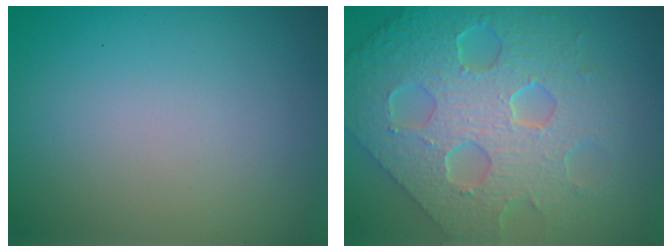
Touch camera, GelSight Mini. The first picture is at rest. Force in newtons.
{"total": 7.7, "press": 6.5, "slide": 4.0}